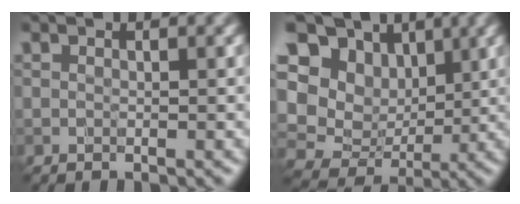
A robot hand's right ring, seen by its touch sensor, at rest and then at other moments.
{"total": 13.6, "force": [3.2, 11.3, 6.8], "torque": [-0.148, 0.008, 0.058]}